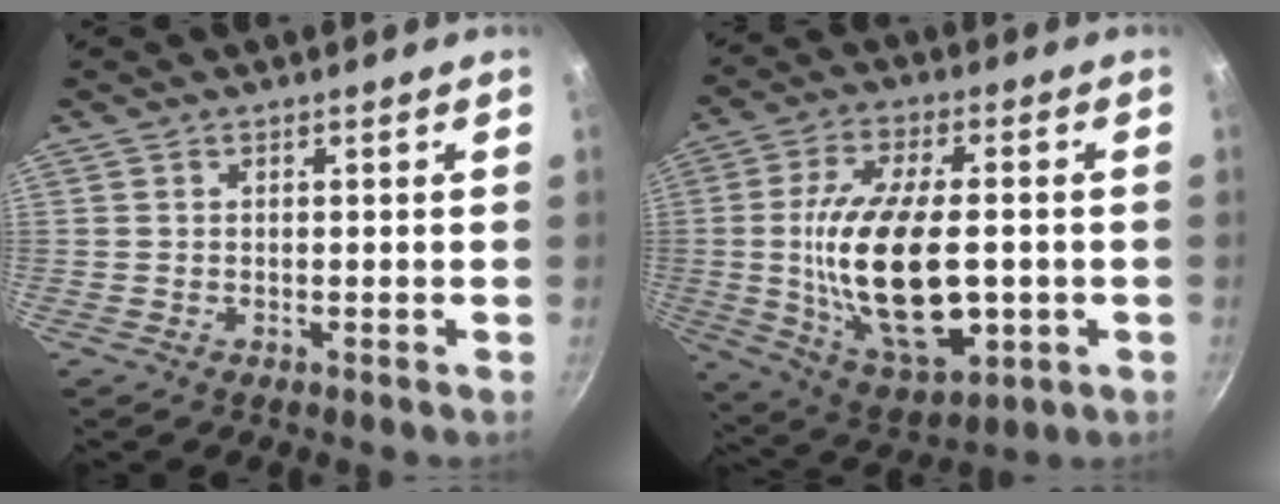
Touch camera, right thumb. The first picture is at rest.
{"total": 21.0, "force": [-1.3, 10.3, 18.3], "torque": [-0.330, -0.002, -0.007]}